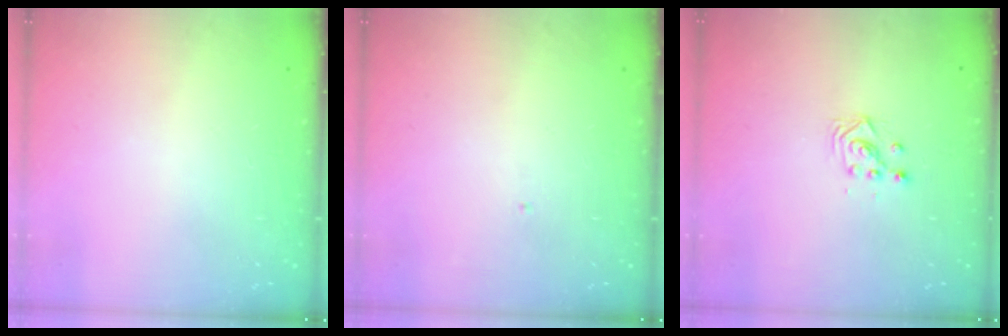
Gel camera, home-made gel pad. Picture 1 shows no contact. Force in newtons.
{"total": 0.0}
{"total": 3.0, "press": 3.0, "slide": 0.1}